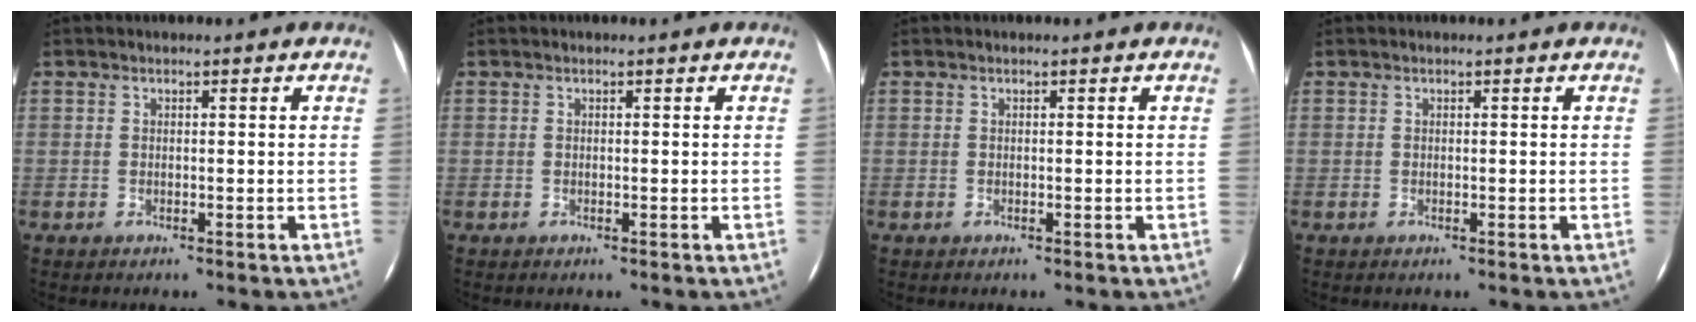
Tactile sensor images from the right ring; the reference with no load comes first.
{"total": 0.0}
{"total": 0.0}
{"total": 0.0}